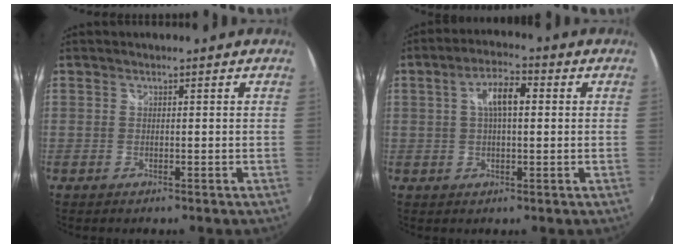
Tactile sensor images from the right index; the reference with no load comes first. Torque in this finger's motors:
{"motor_torque": [0.43, 0.00, 0.35, 0.08]}